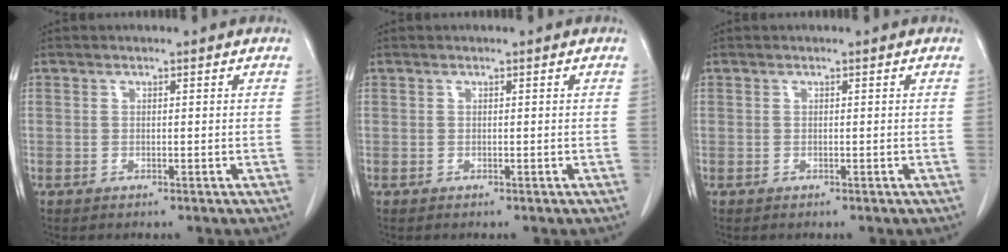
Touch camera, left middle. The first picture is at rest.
{"total": 0.0}
{"total": 0.0}